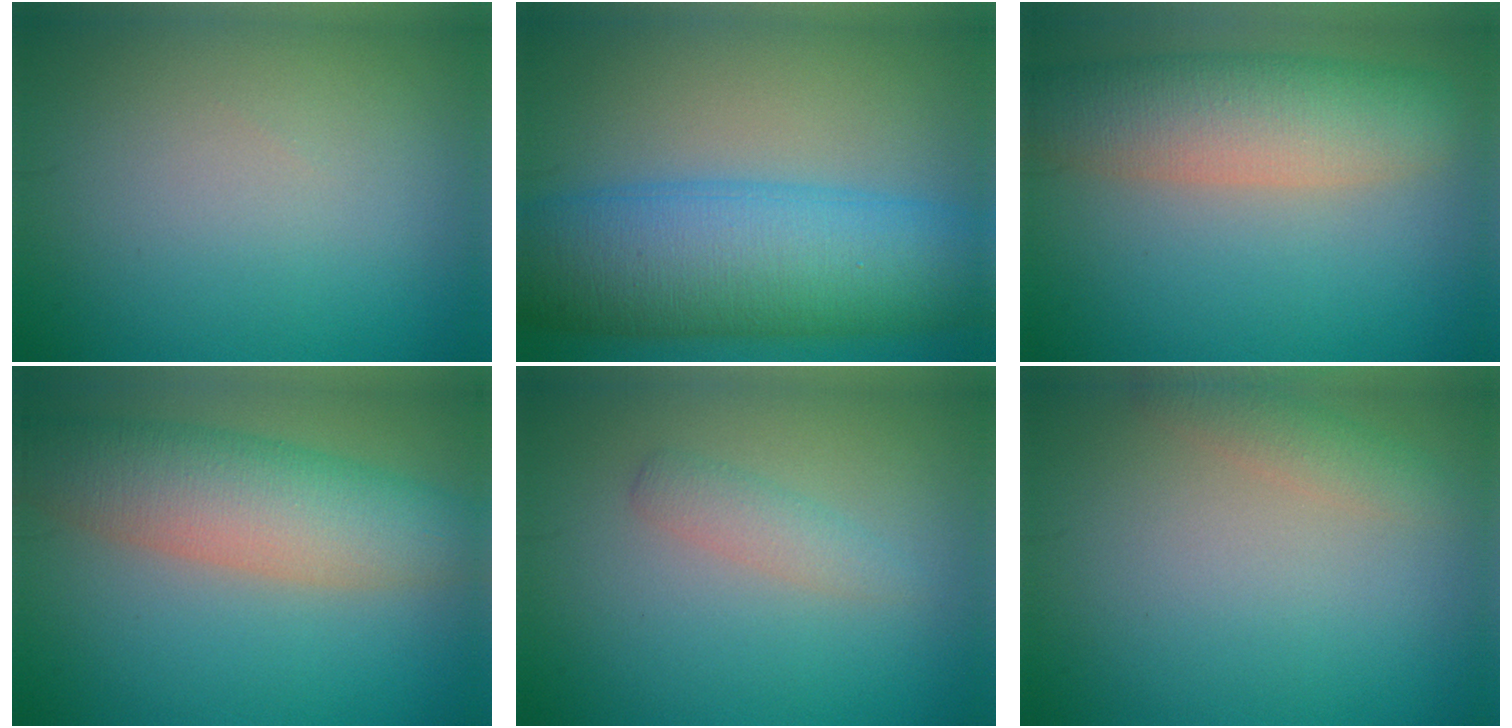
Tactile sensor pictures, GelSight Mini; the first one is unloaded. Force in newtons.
{"total": 11.6, "press": 11.6, "slide": 0.1}
{"total": 6.8, "press": 6.8, "slide": 0.4}
{"total": 7.5, "press": 7.5, "slide": 0.4}
{"total": 1.7, "press": 1.7, "slide": 0.1}
{"total": 1.9, "press": 1.9, "slide": 0.1}